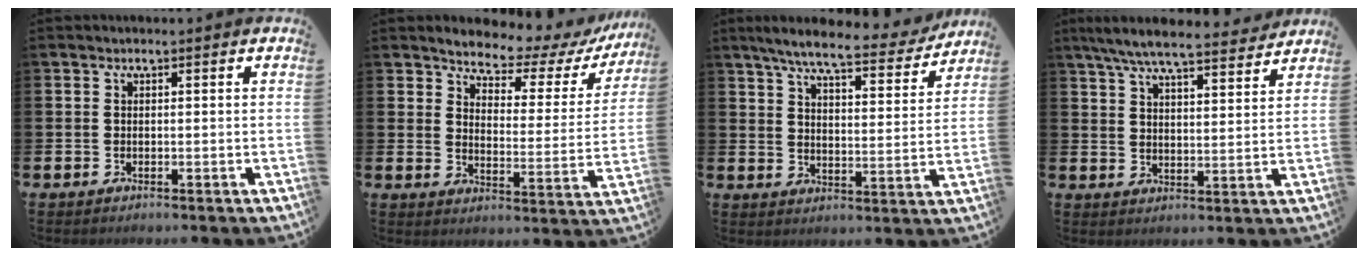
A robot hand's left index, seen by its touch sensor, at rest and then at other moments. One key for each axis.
{"total": 6.1, "fx": 5.7, "fy": 1.7, "fz": 1.3, "tx": -0.038, "ty": -0.052, "tz": 0.090}
{"total": 7.8, "fx": 6.9, "fy": 1.0, "fz": 3.5, "tx": -0.075, "ty": -0.041, "tz": 0.113}
{"total": 7.6, "fx": 7.1, "fy": 1.0, "fz": 2.7, "tx": -0.058, "ty": -0.045, "tz": 0.122}